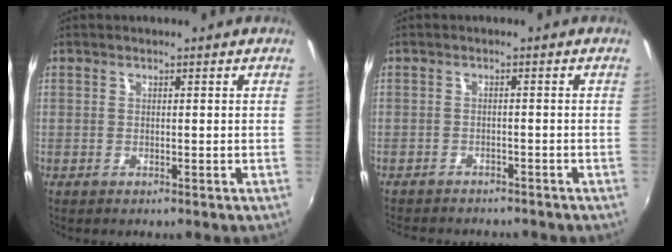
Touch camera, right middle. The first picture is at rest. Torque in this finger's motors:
{"motor_torque": [1.03, -1.11, 0.06, 0.04]}